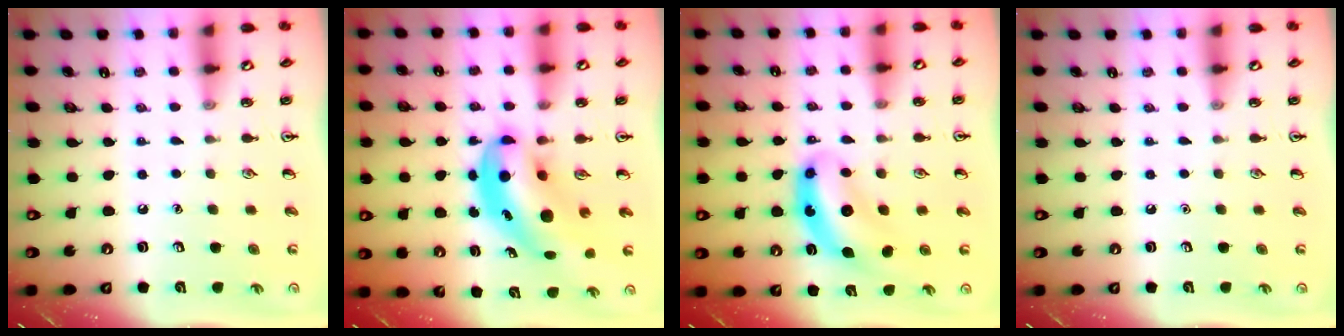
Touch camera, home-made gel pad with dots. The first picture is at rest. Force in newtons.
{"total": 8.1, "press": 7.8, "slide": 2.0}
{"total": 8.4, "press": 8.1, "slide": 2.2}
{"total": 0.0}